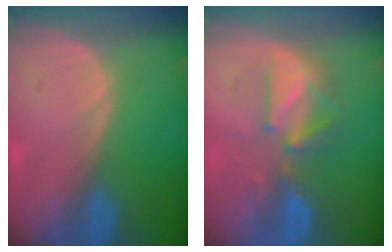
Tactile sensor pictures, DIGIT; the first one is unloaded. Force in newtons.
{"total": 5.7, "press": 5.7, "slide": 0.6}